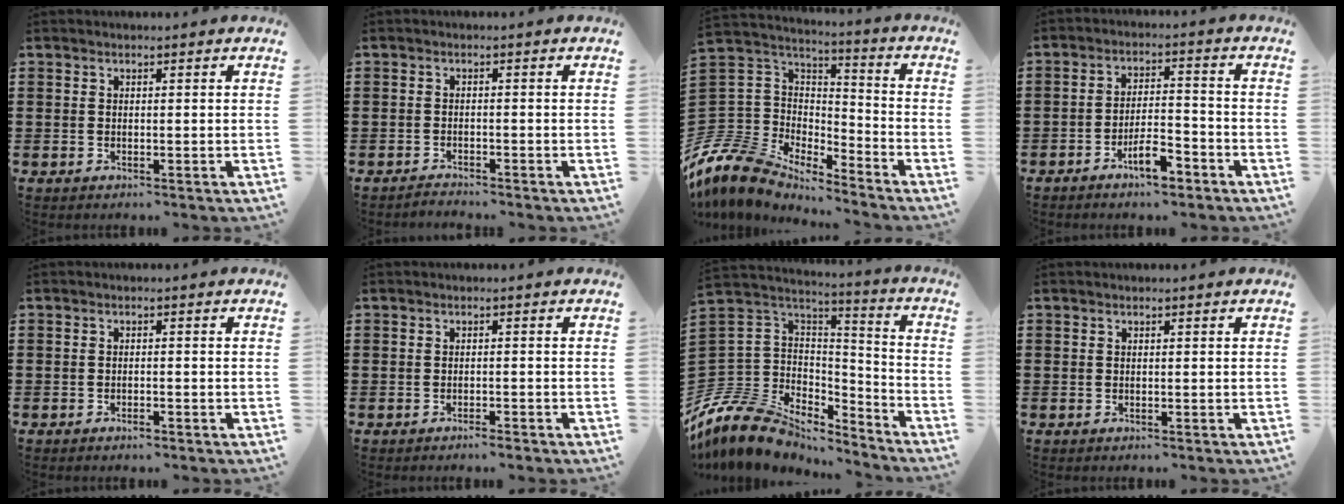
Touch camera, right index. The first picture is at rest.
{"total": 1.3, "force": [-1.3, 0.1, -0.1], "torque": [-0.002, 0.005, -0.028]}
{"total": 10.3, "force": [-8.9, 4.7, 2.1], "torque": [-0.096, -0.003, -0.188]}
{"total": 5.9, "force": [-3.8, 1.7, 4.1], "torque": [-0.081, 0.008, -0.072]}
{"total": 0.9, "force": [-0.7, 0.1, 0.5], "torque": [-0.013, -0.005, -0.013]}
{"total": 1.0, "force": [-0.9, 0.1, 0.3], "torque": [-0.010, -0.002, -0.018]}
{"total": 12.6, "force": [-8.8, 8.0, 4.2], "torque": [-0.126, 0.015, -0.166]}
{"total": 0.0}